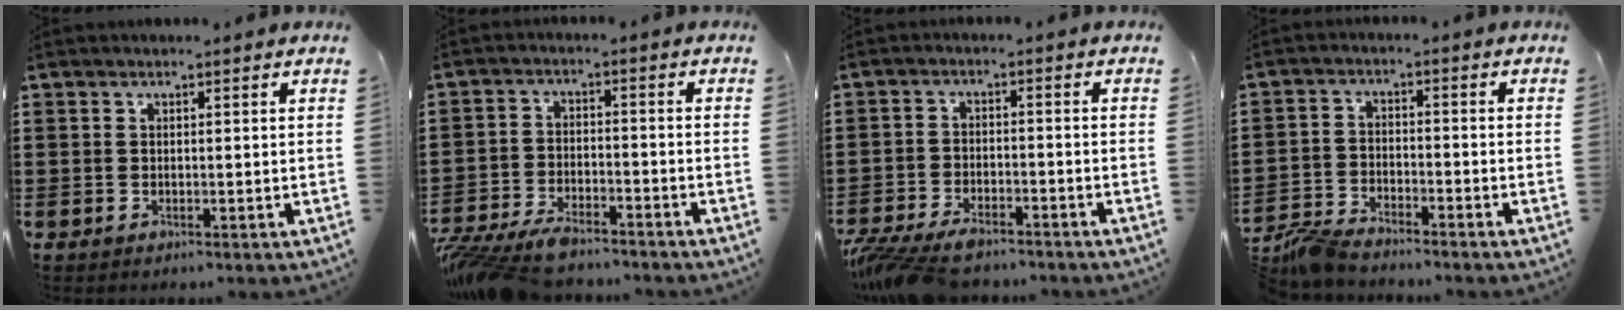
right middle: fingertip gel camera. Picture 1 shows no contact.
{"total": 6.2, "force": [-5.7, 1.3, 2.0], "torque": [-0.054, 0.001, -0.115]}
{"total": 5.4, "force": [-4.8, 1.3, 2.2], "torque": [-0.061, -0.004, -0.097]}
{"total": 4.3, "force": [-4.1, 0.9, 1.0], "torque": [-0.046, -0.003, -0.091]}